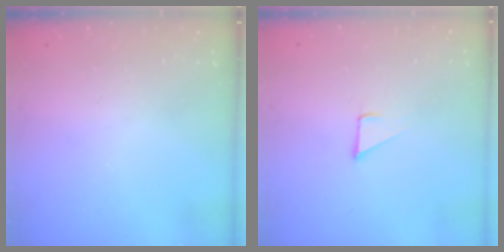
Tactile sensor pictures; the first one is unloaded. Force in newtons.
{"total": 3.2, "press": 3.2, "slide": 0.1}